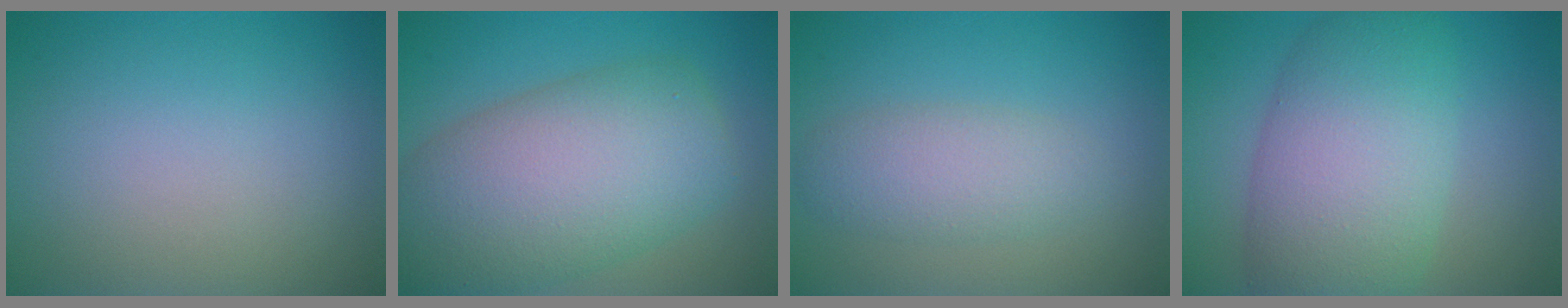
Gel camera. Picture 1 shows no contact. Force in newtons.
{"total": 11.3, "press": 11.3, "slide": 0.8}
{"total": 3.3, "press": 3.3, "slide": 0.3}
{"total": 9.2, "press": 9.2, "slide": 0.3}